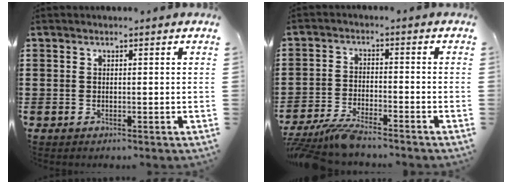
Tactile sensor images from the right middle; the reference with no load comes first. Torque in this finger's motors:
{"motor_torque": [2.14, 0.00, 0.19, 0.17]}